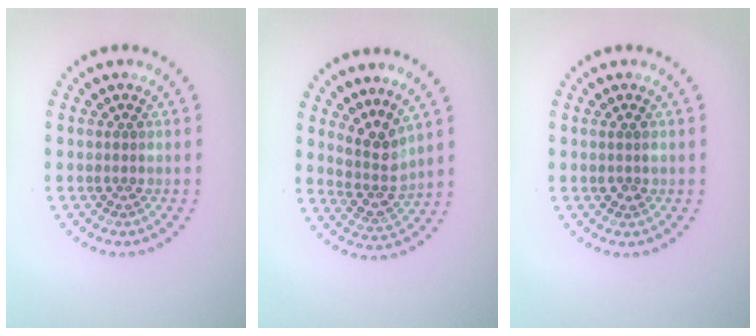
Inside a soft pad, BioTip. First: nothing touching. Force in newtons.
{"total": 3.0, "press": 2.3, "slide": 2.0}
{"total": 0.9, "press": 0.9, "slide": 0.2}